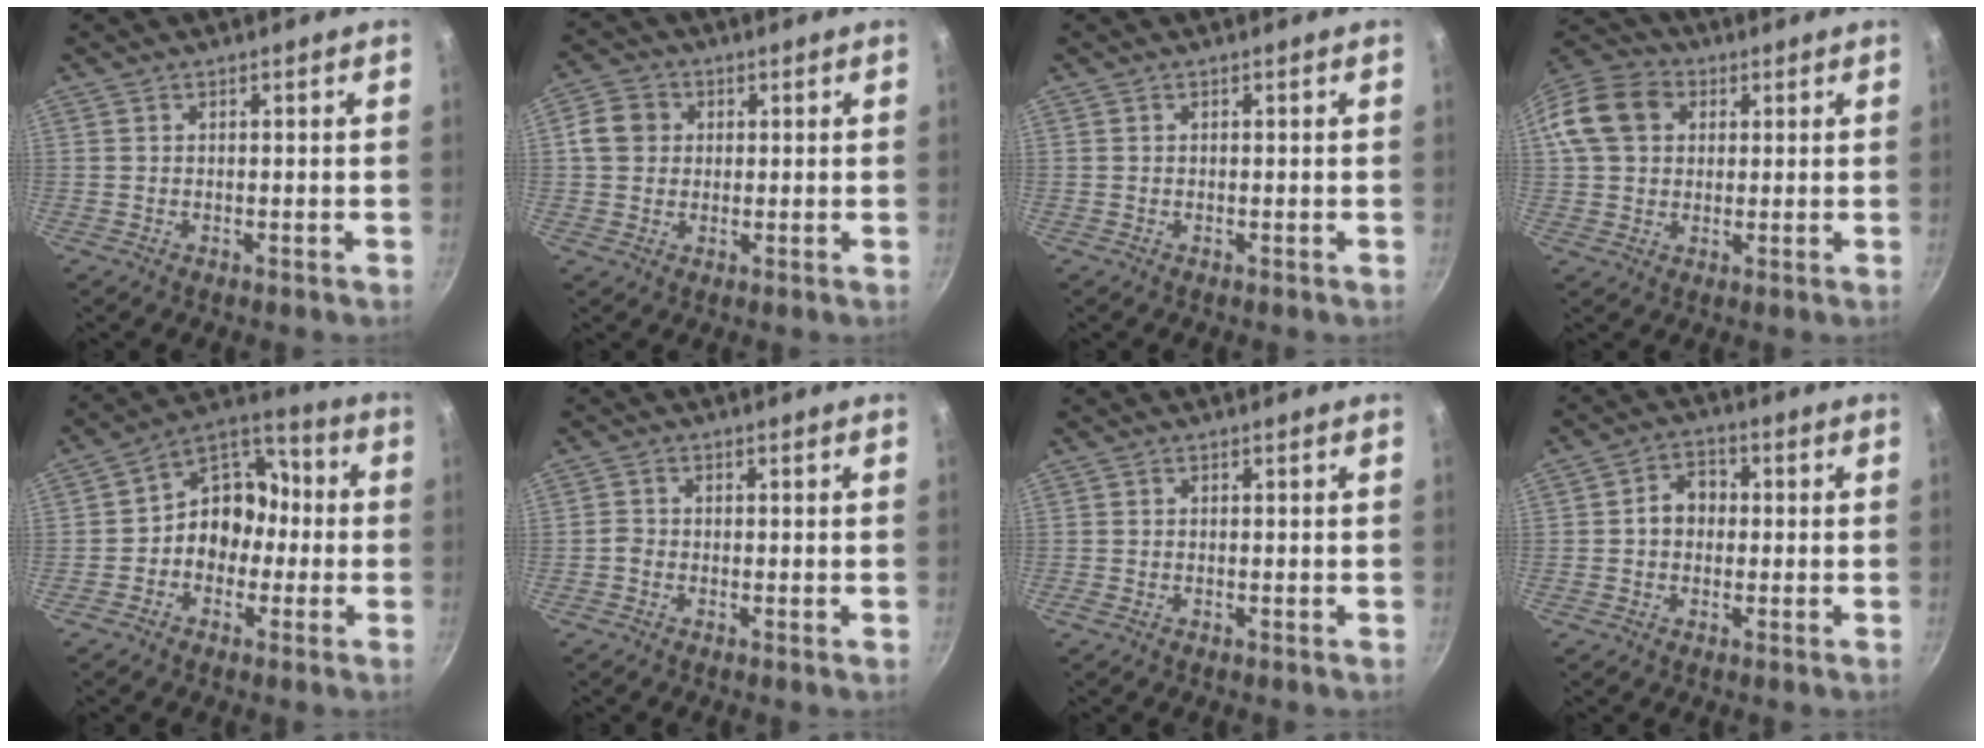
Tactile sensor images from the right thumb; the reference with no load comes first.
{"total": 5.9, "force": [0.9, 5.2, 2.5], "torque": [-0.025, 0.007, 0.005]}
{"total": 0.0}
{"total": 12.5, "force": [2.9, 9.9, 7.0], "torque": [-0.116, 0.024, 0.036]}
{"total": 11.8, "force": [-1.7, 9.7, 6.4], "torque": [-0.040, 0.052, -0.046]}
{"total": 1.6, "force": [-0.9, 1.1, 0.8], "torque": [-0.018, 0.009, -0.026]}
{"total": 0.6, "force": [-0.3, 0.2, 0.4], "torque": [-0.011, 0.003, -0.009]}
{"total": 5.5, "force": [-0.1, 4.6, 3.1], "torque": [-0.020, 0.016, -0.009]}